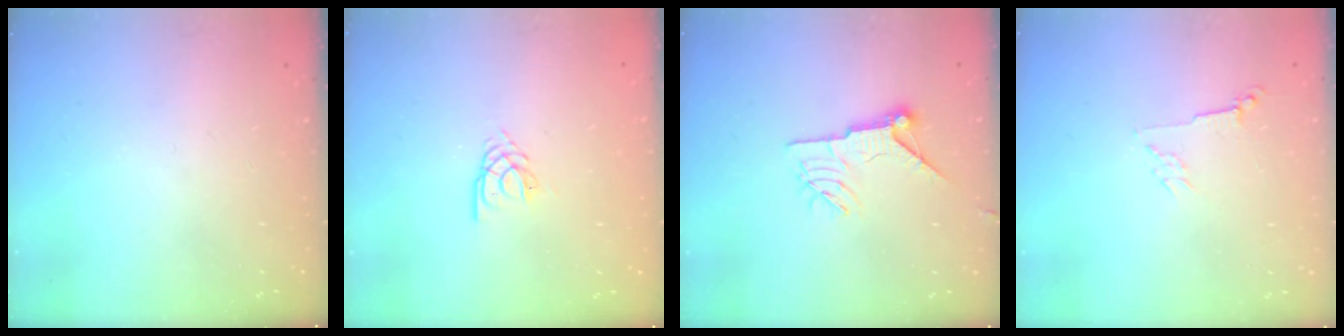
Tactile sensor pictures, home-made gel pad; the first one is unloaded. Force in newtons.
{"total": 2.6, "press": 2.6, "slide": 0.3}
{"total": 9.9, "press": 9.9, "slide": 1.0}
{"total": 2.8, "press": 2.7, "slide": 0.6}